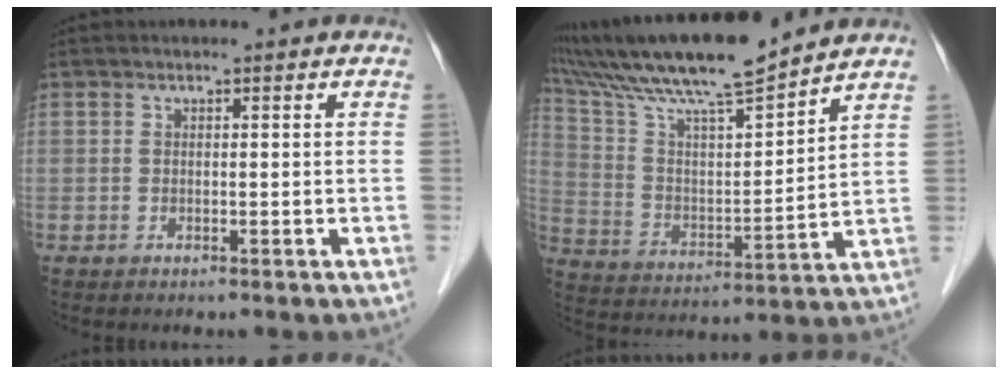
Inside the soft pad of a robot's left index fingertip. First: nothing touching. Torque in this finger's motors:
{"motor_torque": [0.93, -0.90, 0.80, 0.11]}